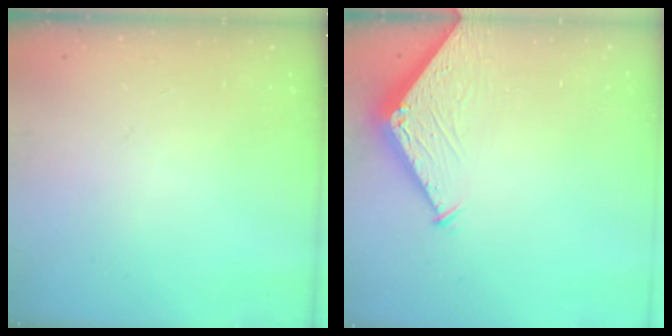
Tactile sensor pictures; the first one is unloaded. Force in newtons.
{"total": 6.5, "press": 6.4, "slide": 0.5}